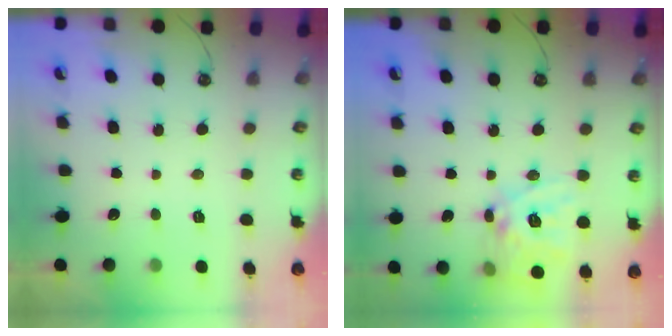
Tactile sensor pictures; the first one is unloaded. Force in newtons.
{"total": 17.3, "press": 17.1, "slide": 2.5}